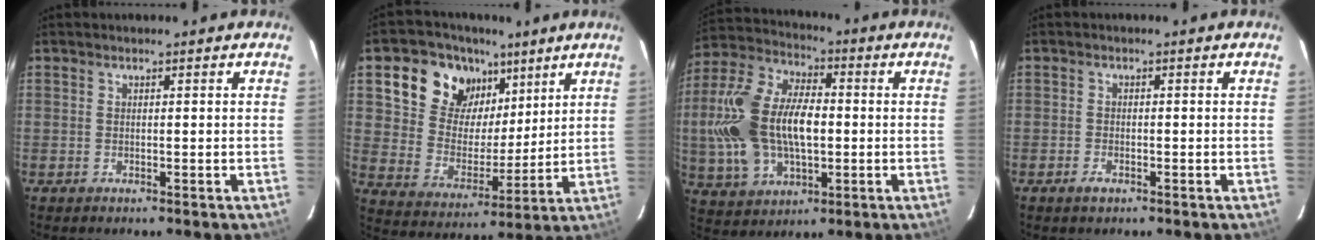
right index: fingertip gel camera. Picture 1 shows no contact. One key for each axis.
{"total": 15.2, "fx": 8.5, "fy": 11.2, "fz": 5.6, "tx": -0.123, "ty": 0.024, "tz": 0.158}
{"total": 19.3, "fx": -1.0, "fy": 11.3, "fz": 15.6, "tx": -0.340, "ty": 0.013, "tz": -0.011}
{"total": 1.7, "fx": -1.1, "fy": 0.8, "fz": 1.0, "tx": -0.019, "ty": -0.001, "tz": -0.021}